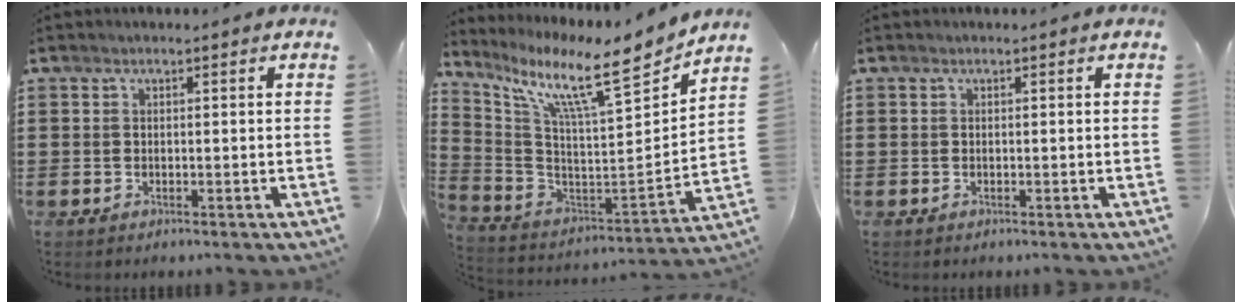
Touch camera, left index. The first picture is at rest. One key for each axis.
{"total": 11.6, "fx": 8.5, "fy": 1.0, "fz": 7.8, "tx": -0.167, "ty": -0.069, "tz": 0.131}
{"total": 0.0}